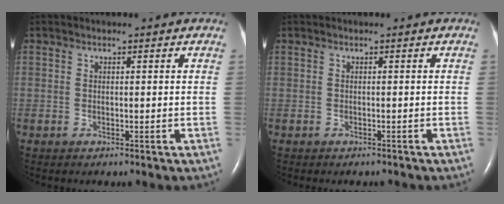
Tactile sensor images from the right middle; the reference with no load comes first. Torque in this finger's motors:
{"motor_torque": [0.02, -0.01, 0.01, 0.00]}